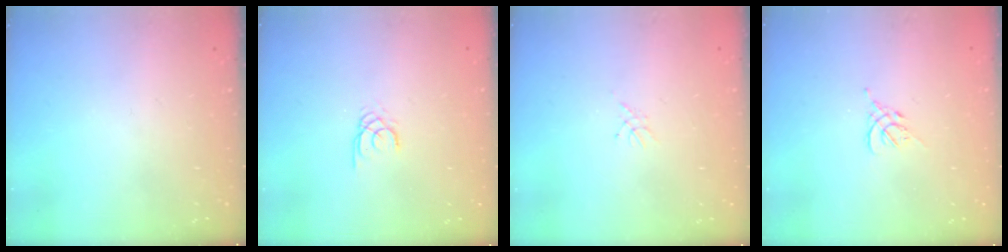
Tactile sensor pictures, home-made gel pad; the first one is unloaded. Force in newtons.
{"total": 1.6, "press": 1.6, "slide": 0.2}
{"total": 2.3, "press": 2.2, "slide": 0.3}
{"total": 1.2, "press": 1.1, "slide": 0.5}